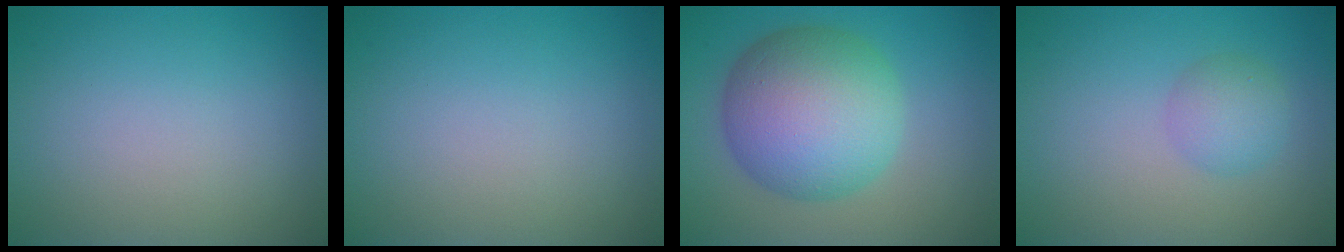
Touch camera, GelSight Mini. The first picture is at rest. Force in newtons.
{"total": 0.0}
{"total": 10.4, "press": 10.4, "slide": 0.3}
{"total": 2.4, "press": 2.4, "slide": 0.0}